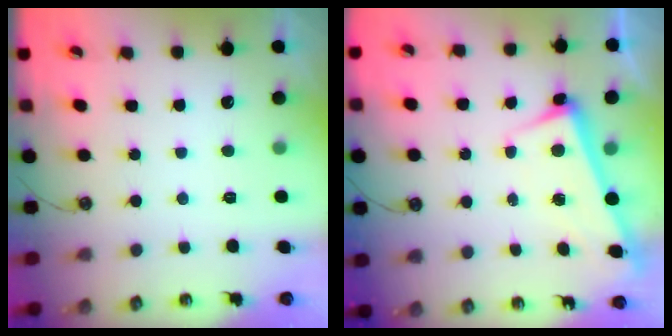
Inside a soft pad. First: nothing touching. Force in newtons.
{"total": 2.7, "press": 2.6, "slide": 0.7}